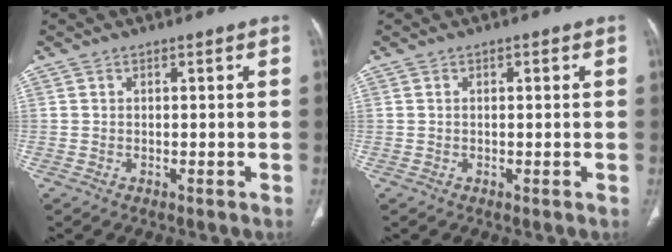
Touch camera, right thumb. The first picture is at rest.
{"total": 0.7, "force": [0.3, 0.3, 0.6], "torque": [-0.011, 0.002, 0.003]}